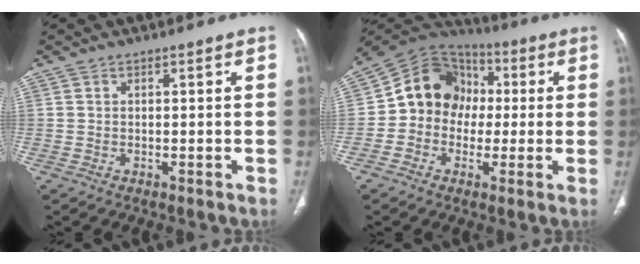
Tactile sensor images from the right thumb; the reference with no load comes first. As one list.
[{"total": 13.6, "force": [0.0, 11.8, 6.9], "torque": [-0.079, 0.033, -0.014]}]